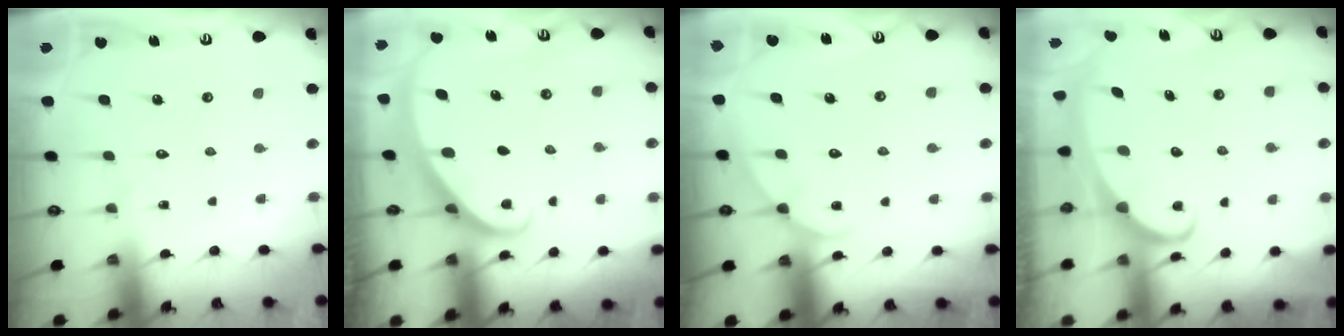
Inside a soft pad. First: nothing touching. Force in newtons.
{"total": 1.9, "press": 1.9, "slide": 0.1}
{"total": 2.8, "press": 2.8, "slide": 0.3}
{"total": 2.4, "press": 2.3, "slide": 0.4}